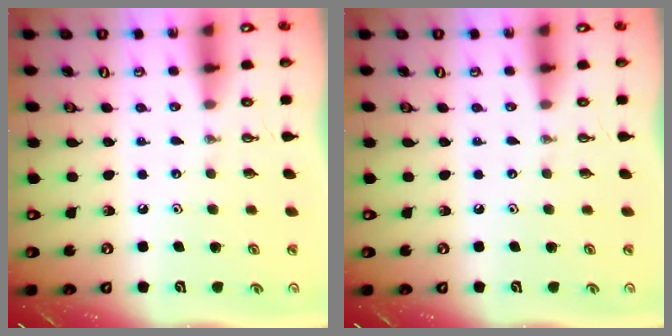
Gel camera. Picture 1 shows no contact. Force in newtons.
{"total": 0.0}